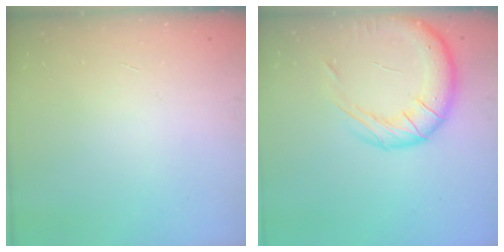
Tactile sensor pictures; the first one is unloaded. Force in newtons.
{"total": 16.4, "press": 16.3, "slide": 1.9}